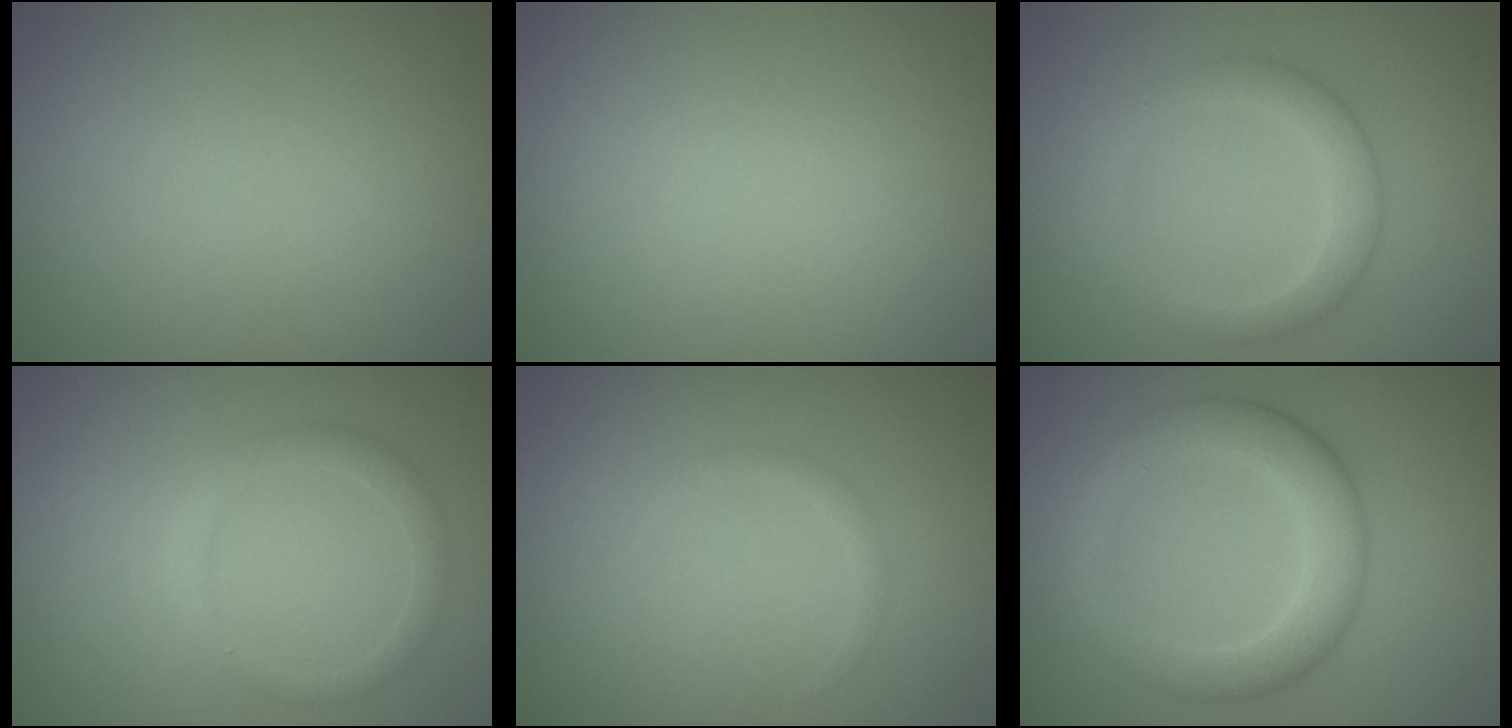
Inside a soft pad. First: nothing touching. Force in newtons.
{"total": 0.0}
{"total": 2.8, "press": 2.8, "slide": 0.2}
{"total": 1.9, "press": 1.9, "slide": 0.1}
{"total": 0.7, "press": 0.7, "slide": 0.0}
{"total": 5.1, "press": 5.0, "slide": 0.3}